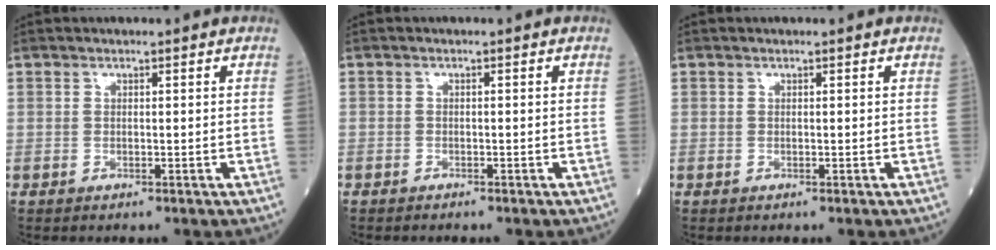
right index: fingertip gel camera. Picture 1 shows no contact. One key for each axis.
{"total": 0.8, "fx": -0.7, "fy": 0.3, "fz": 0.0, "tx": -0.005, "ty": 0.001, "tz": -0.016}
{"total": 0.0}